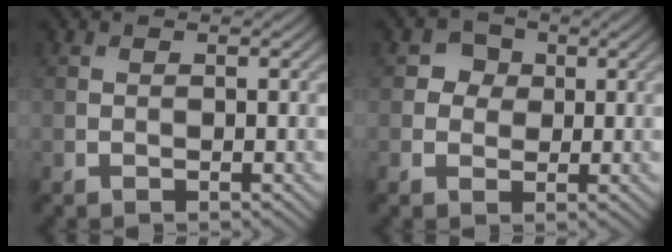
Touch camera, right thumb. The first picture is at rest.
{"total": 2.6, "force": [0.4, 2.4, 0.9], "torque": [-0.012, 0.002, 0.000]}